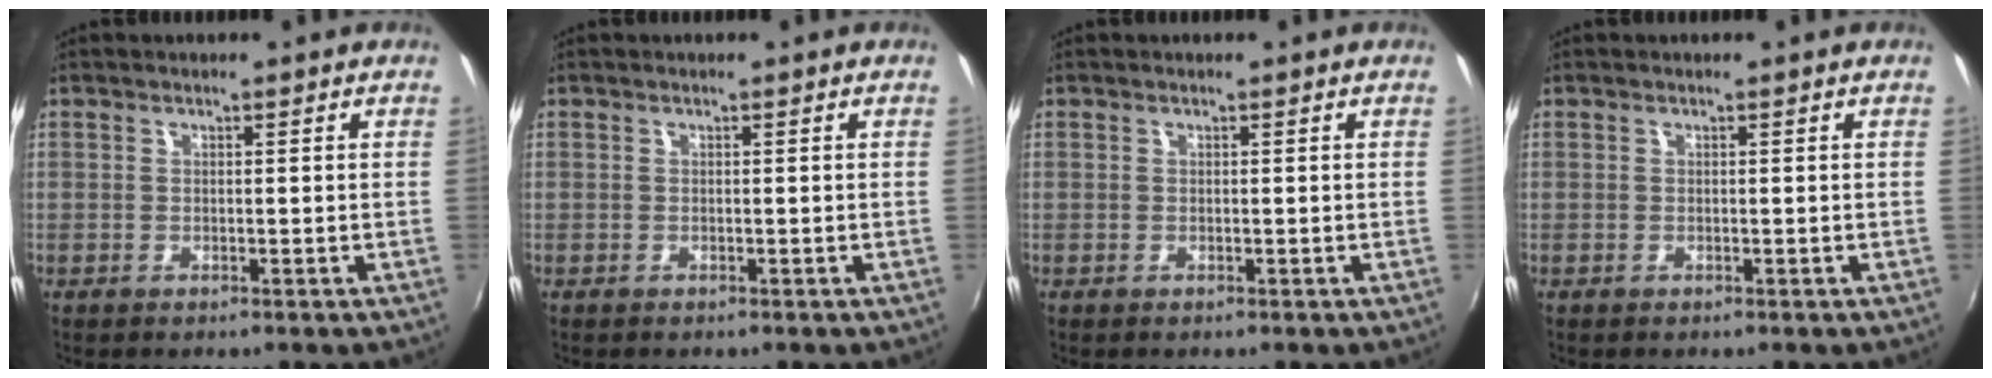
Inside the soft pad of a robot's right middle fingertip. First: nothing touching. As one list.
[{"total": 0.0}, {"total": 0.0}, {"total": 0.0}]